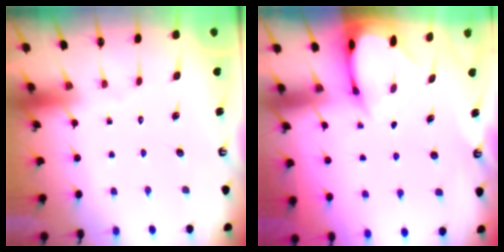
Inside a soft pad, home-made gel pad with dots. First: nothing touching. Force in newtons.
{"total": 3.0, "press": 3.0, "slide": 0.3}